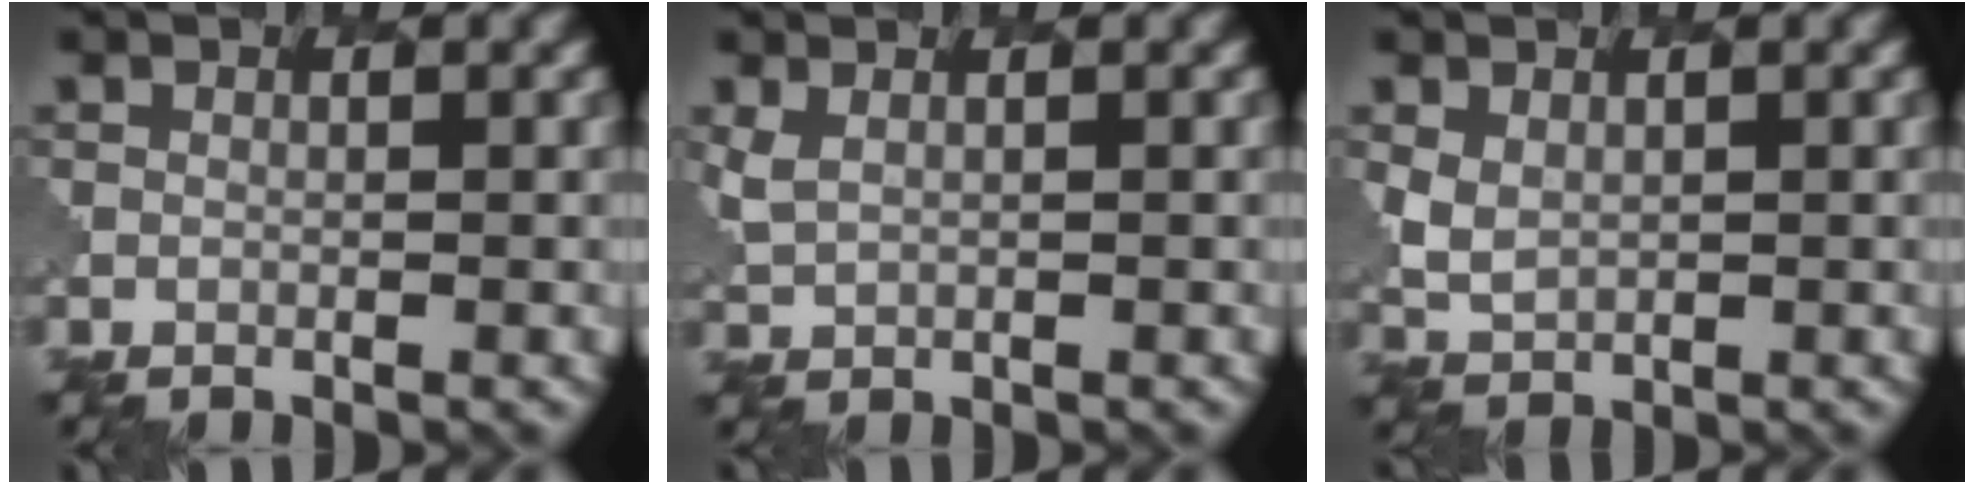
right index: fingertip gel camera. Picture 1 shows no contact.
{"total": 1.5, "force": [1.2, 0.5, 0.8], "torque": [-0.024, -0.005, 0.026]}
{"total": 2.2, "force": [1.0, 1.6, 1.1], "torque": [-0.030, -0.009, 0.027]}